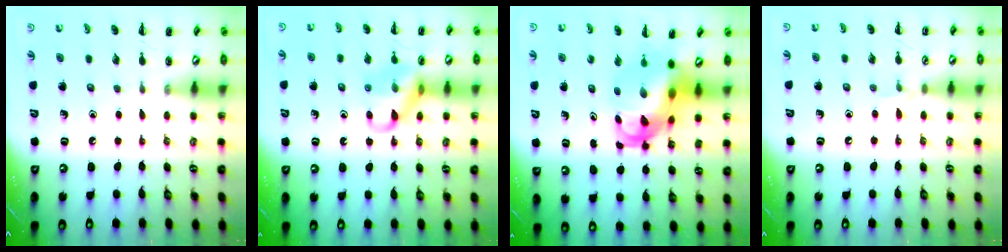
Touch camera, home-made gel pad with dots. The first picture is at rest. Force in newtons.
{"total": 11.1, "press": 11.1, "slide": 1.0}
{"total": 7.8, "press": 7.5, "slide": 2.1}
{"total": 3.4, "press": 3.2, "slide": 1.2}